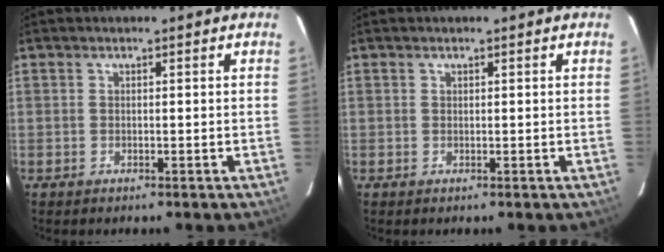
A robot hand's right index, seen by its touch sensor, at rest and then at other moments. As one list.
[{"total": 0.0}]